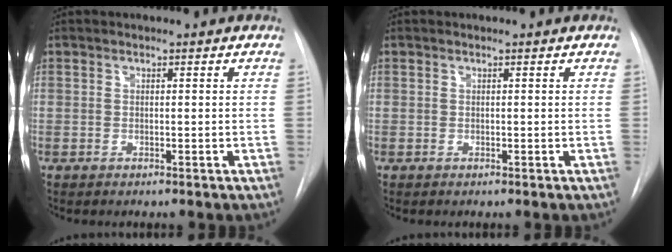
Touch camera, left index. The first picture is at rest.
{"total": 0.0}